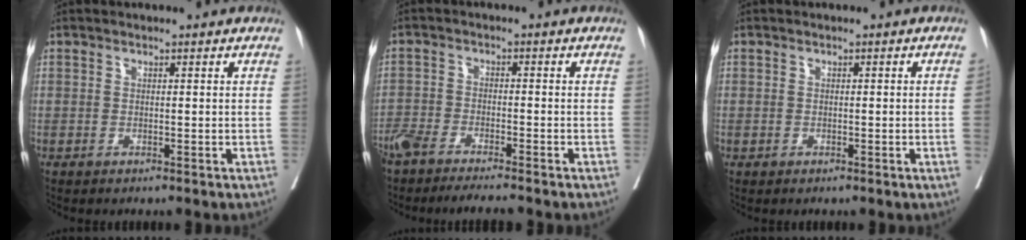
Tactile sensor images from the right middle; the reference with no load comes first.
{"total": 8.3, "force": [-7.4, 0.7, 3.9], "torque": [-0.061, -0.010, -0.123]}
{"total": 1.1, "force": [-0.2, -0.3, 1.0], "torque": [-0.016, 0.003, -0.001]}